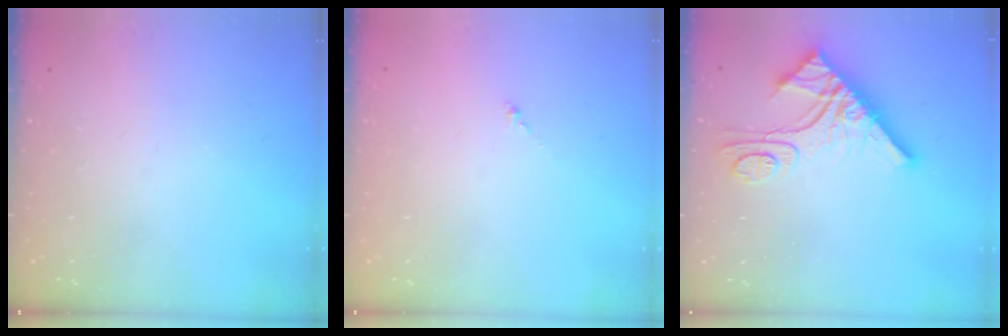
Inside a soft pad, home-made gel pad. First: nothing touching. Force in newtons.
{"total": 0.0}
{"total": 13.9, "press": 13.8, "slide": 1.1}